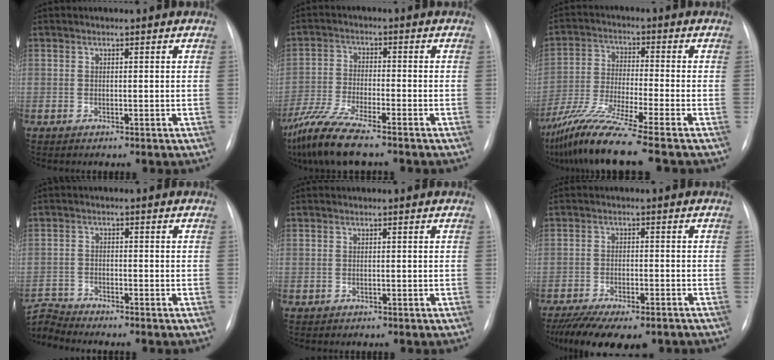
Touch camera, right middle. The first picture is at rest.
{"total": 9.5, "force": [-7.4, 0.6, 5.9], "torque": [-0.124, -0.031, -0.138]}
{"total": 12.9, "force": [-9.9, -1.9, 8.0], "torque": [-0.158, -0.043, -0.179]}
{"total": 4.5, "force": [-4.2, -1.1, -0.9], "torque": [0.010, -0.011, -0.081]}
{"total": 0.0}
{"total": 14.3, "force": [-10.7, 5.1, 7.9], "torque": [-0.161, -0.019, -0.154]}